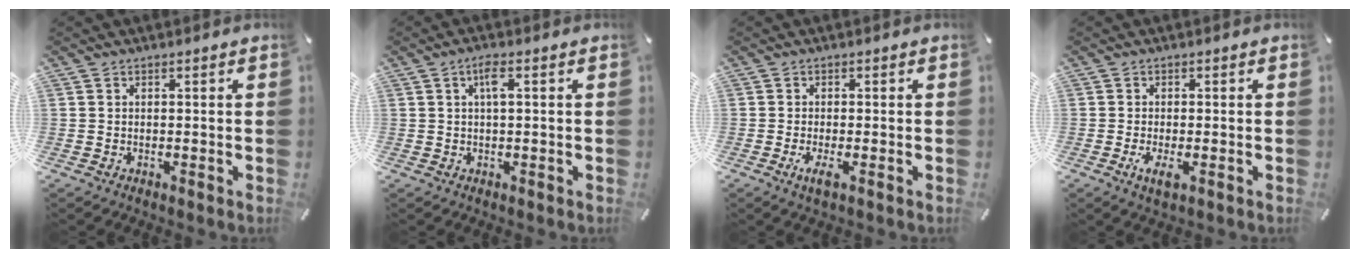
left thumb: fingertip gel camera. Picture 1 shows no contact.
{"total": 3.2, "force": [0.8, 0.7, 3.1], "torque": [-0.062, 0.006, 0.011]}
{"total": 3.1, "force": [-0.9, 0.8, 2.9], "torque": [-0.059, -0.006, -0.018]}
{"total": 3.4, "force": [-0.9, 1.2, 3.1], "torque": [-0.064, -0.005, -0.018]}